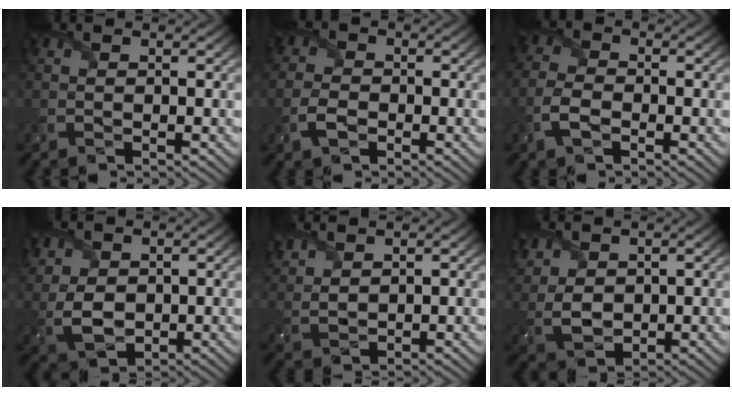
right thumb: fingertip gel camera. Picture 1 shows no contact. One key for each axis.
{"total": 3.7, "fx": -1.5, "fy": 2.7, "fz": 2.2, "tx": -0.056, "ty": -0.006, "tz": -0.037}
{"total": 4.5, "fx": -1.9, "fy": 2.9, "fz": 2.8, "tx": -0.072, "ty": -0.005, "tz": -0.049}
{"total": 7.0, "fx": 1.5, "fy": 5.3, "fz": 4.2, "tx": -0.133, "ty": -0.007, "tz": 0.032}
{"total": 4.6, "fx": 3.6, "fy": 1.8, "fz": 2.3, "tx": -0.066, "ty": 0.010, "tz": 0.077}
{"total": 6.3, "fx": 2.7, "fy": 4.5, "fz": 3.6, "tx": -0.118, "ty": -0.001, "tz": 0.058}